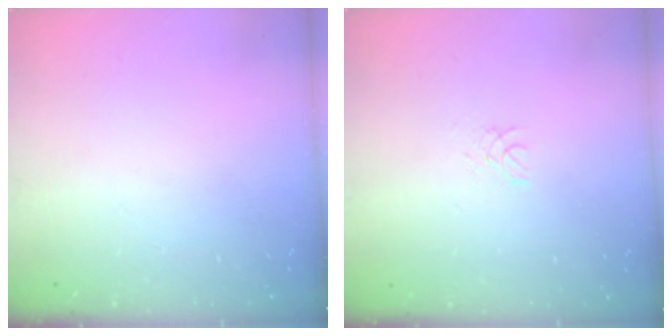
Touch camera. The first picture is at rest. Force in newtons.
{"total": 1.3, "press": 1.3, "slide": 0.1}